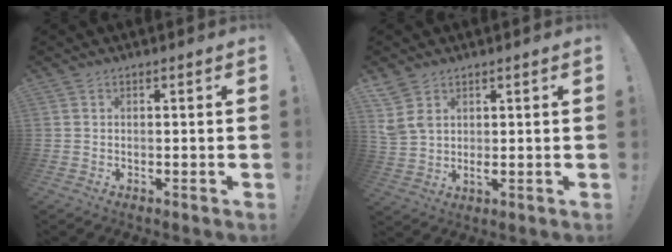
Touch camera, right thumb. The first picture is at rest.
{"total": 5.3, "force": [2.7, 3.4, 3.0], "torque": [-0.055, -0.013, 0.052]}